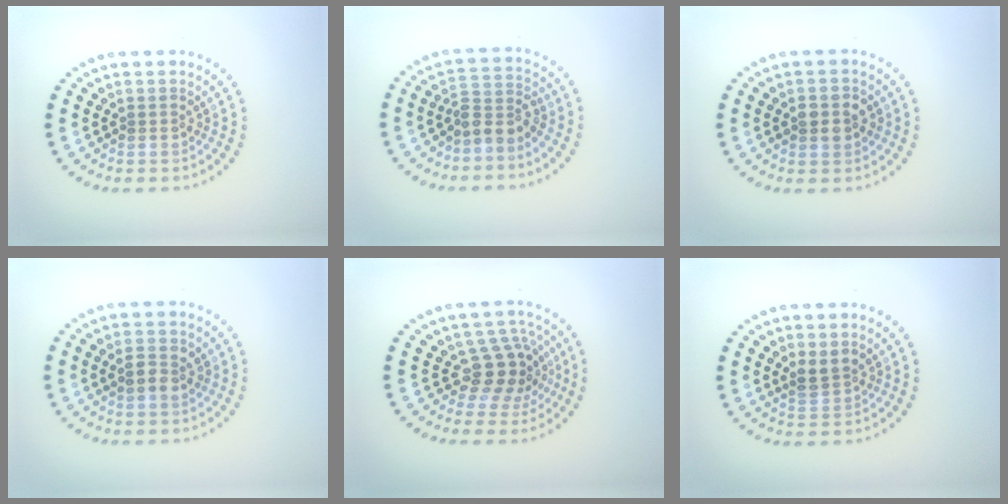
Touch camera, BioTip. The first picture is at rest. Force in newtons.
{"total": 2.5, "press": 1.9, "slide": 1.7}
{"total": 2.0, "press": 2.0, "slide": 0.1}
{"total": 2.1, "press": 2.1, "slide": 0.3}
{"total": 3.8, "press": 2.9, "slide": 2.5}
{"total": 1.7, "press": 1.5, "slide": 0.9}